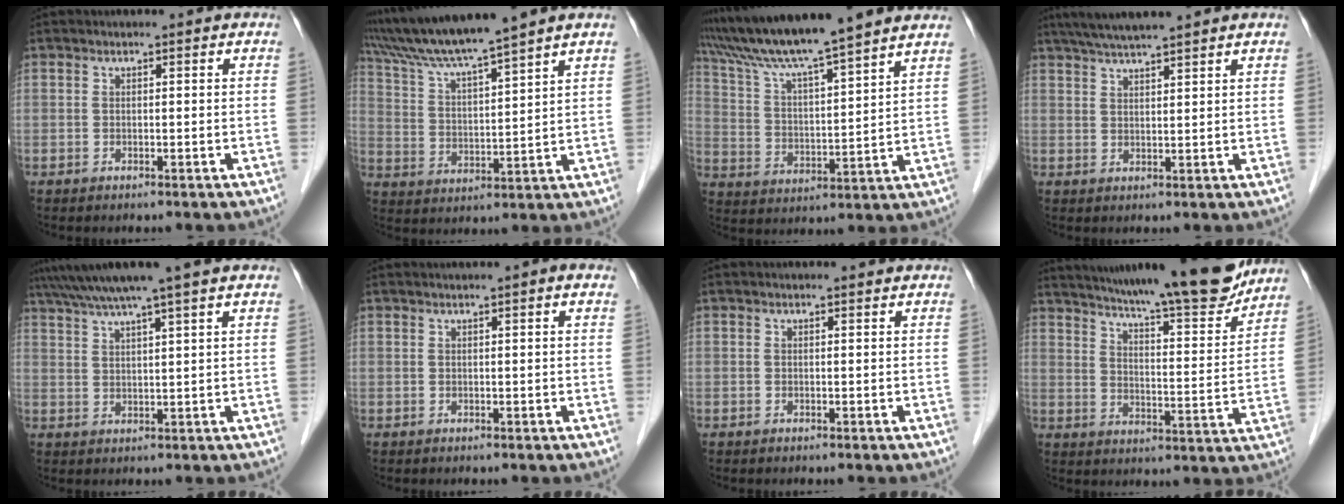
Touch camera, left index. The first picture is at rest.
{"total": 12.7, "force": [10.9, -2.0, 6.1], "torque": [-0.115, 0.014, 0.197]}
{"total": 17.1, "force": [14.8, -1.0, 8.5], "torque": [-0.155, 0.017, 0.239]}
{"total": 7.6, "force": [6.6, -0.3, 3.9], "torque": [-0.066, 0.028, 0.106]}
{"total": 8.8, "force": [7.1, -1.6, 5.0], "torque": [-0.085, 0.024, 0.108]}
{"total": 2.0, "force": [1.2, -0.1, 1.6], "torque": [-0.024, 0.012, 0.018]}
{"total": 0.9, "force": [0.9, 0.1, 0.2], "torque": [-0.011, 0.002, 0.011]}
{"total": 20.8, "force": [18.3, 1.1, 9.7], "torque": [-0.153, -0.033, 0.255]}